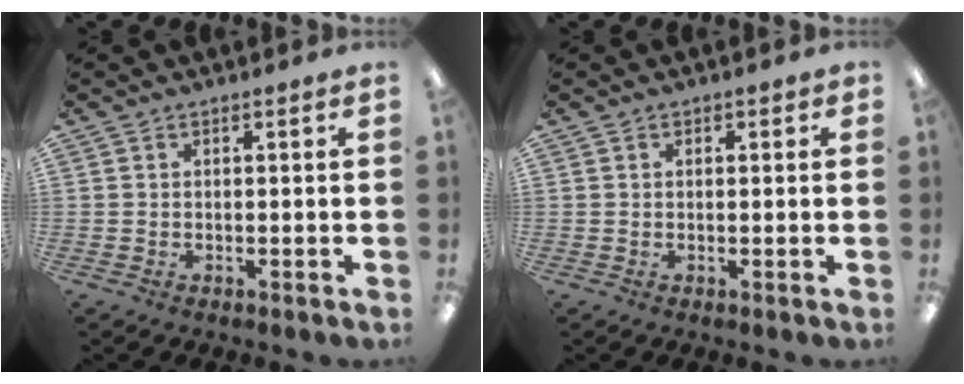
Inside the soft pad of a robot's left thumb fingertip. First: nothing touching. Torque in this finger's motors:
{"motor_torque": [-0.13, -0.08, -0.19, -0.29, 0.02]}